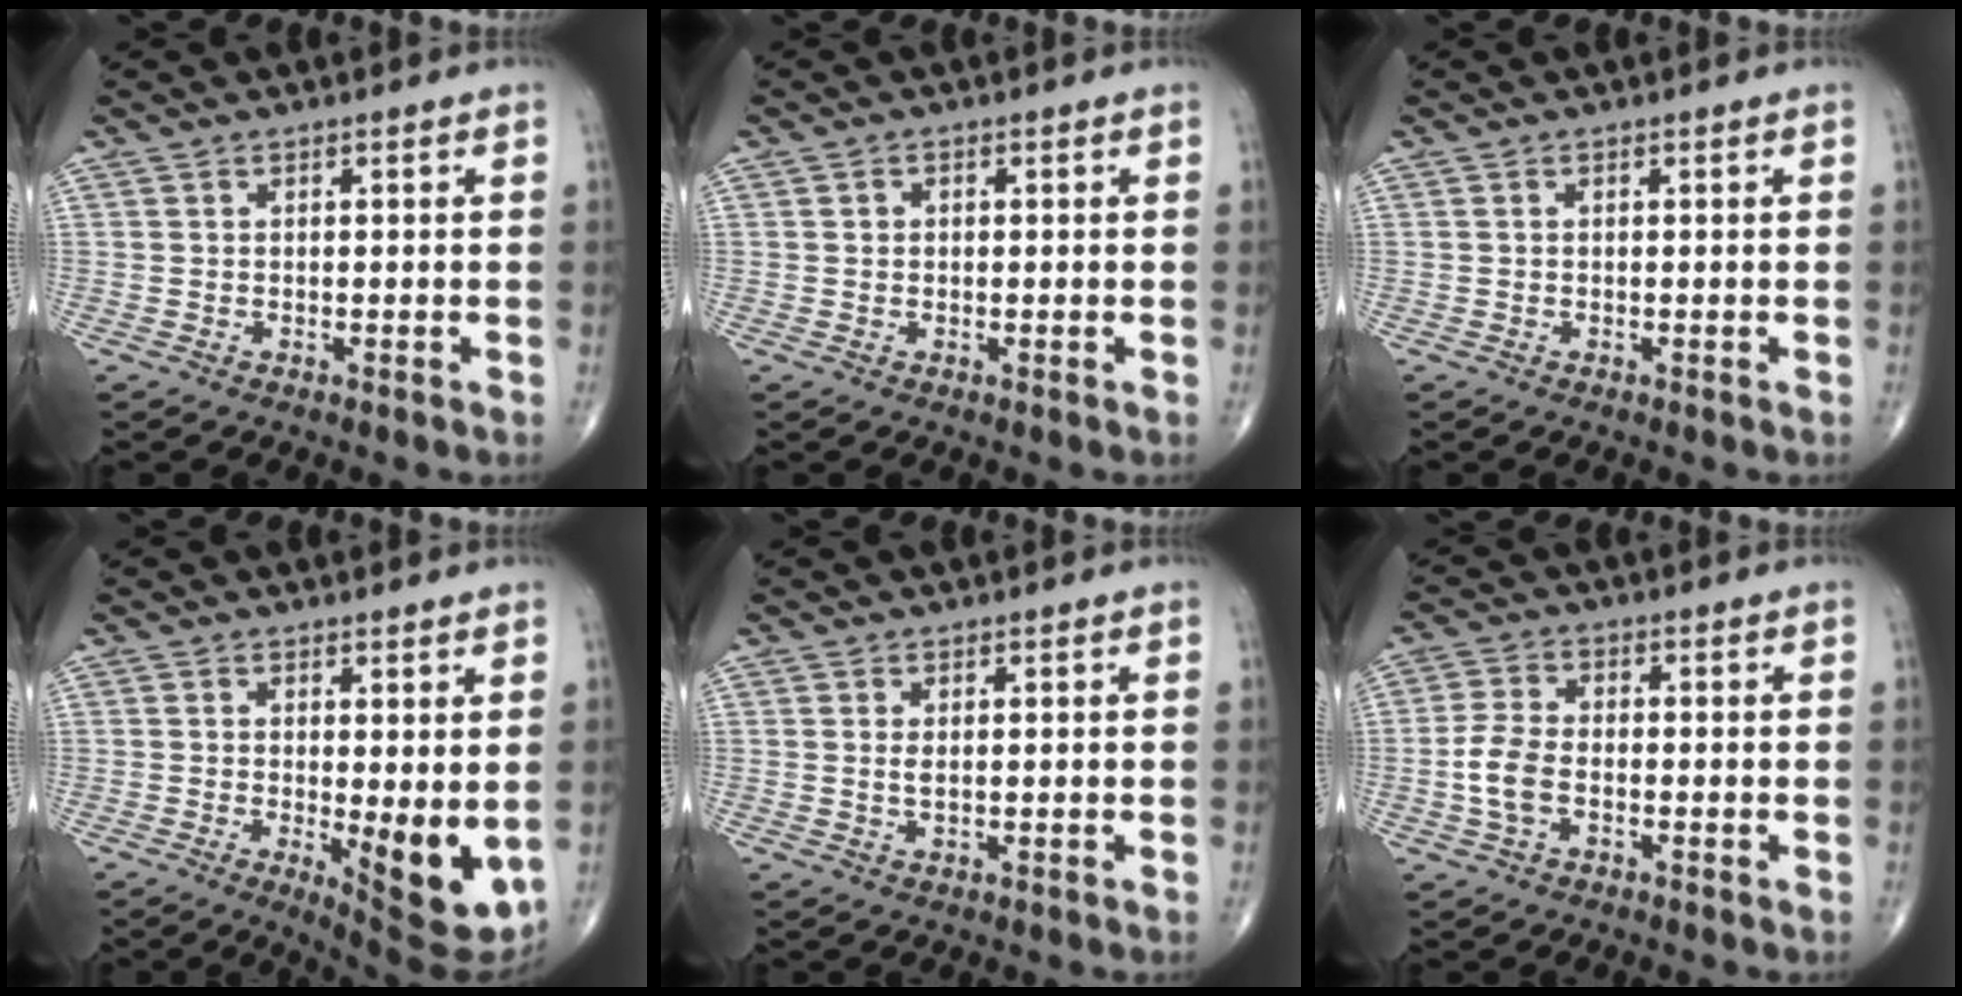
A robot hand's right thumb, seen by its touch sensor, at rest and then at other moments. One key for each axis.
{"total": 0.9, "fx": 0.1, "fy": 0.9, "fz": 0.4, "tx": -0.001, "ty": 0.003, "tz": 0.000}
{"total": 0.0}
{"total": 9.0, "fx": -0.8, "fy": 2.9, "fz": 8.5, "tx": -0.108, "ty": -0.024, "tz": -0.004}
{"total": 1.3, "fx": 0.3, "fy": 0.5, "fz": 1.2, "tx": -0.022, "ty": -0.004, "tz": 0.007}
{"total": 5.9, "fx": -1.5, "fy": 3.4, "fz": 4.6, "tx": -0.103, "ty": 0.015, "tz": -0.032}